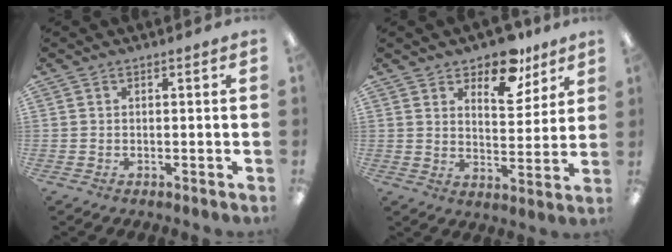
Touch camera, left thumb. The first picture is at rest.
{"total": 11.0, "force": [8.6, 5.0, 4.7], "torque": [-0.056, -0.053, 0.152]}